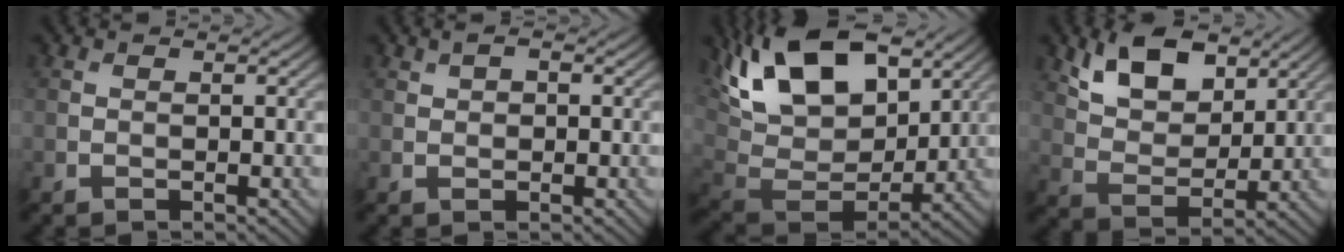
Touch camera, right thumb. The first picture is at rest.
{"total": 1.5, "force": [0.6, 1.0, 1.0], "torque": [-0.018, 0.004, 0.011]}
{"total": 17.7, "force": [8.8, 10.0, 11.7], "torque": [-0.255, 0.030, 0.147]}
{"total": 9.2, "force": [5.4, 5.0, 5.6], "torque": [-0.121, -0.003, 0.098]}